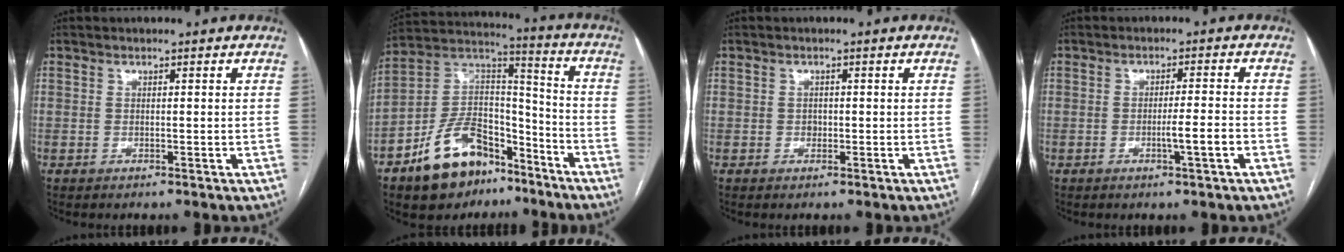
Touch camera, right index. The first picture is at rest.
{"total": 15.9, "force": [-10.1, 8.8, 8.6], "torque": [-0.156, 0.042, -0.172]}
{"total": 0.9, "force": [-0.2, 0.8, 0.5], "torque": [-0.006, 0.003, -0.003]}
{"total": 4.0, "force": [-1.5, -0.2, 3.7], "torque": [-0.056, -0.003, -0.025]}